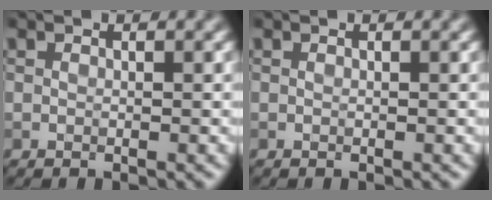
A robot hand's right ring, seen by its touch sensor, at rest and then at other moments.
{"total": 0.0}